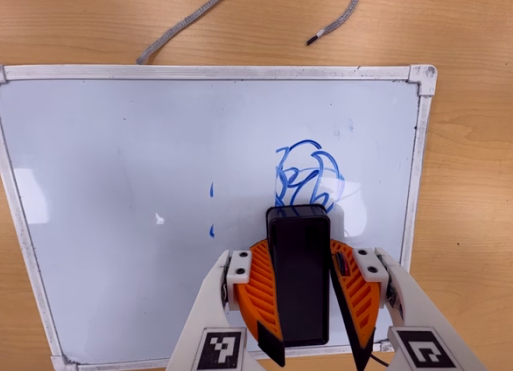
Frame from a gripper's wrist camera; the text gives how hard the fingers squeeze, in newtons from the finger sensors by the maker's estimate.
{"total": 10.1, "left": 10.2, "right": 10.0}